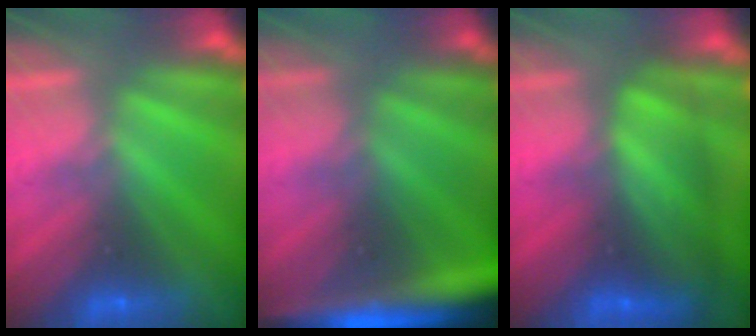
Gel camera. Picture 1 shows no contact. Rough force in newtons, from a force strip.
{"total": 6.5}
{"total": 8.0}